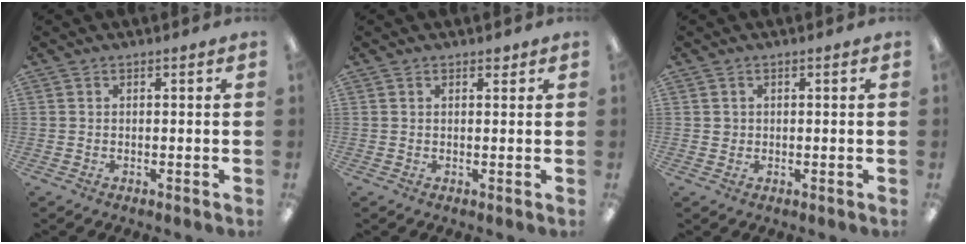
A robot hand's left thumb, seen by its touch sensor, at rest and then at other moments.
{"total": 1.4, "force": [1.0, 0.7, 0.7], "torque": [-0.007, -0.002, 0.016]}
{"total": 1.2, "force": [0.3, 1.2, 0.2], "torque": [-0.005, 0.006, 0.005]}